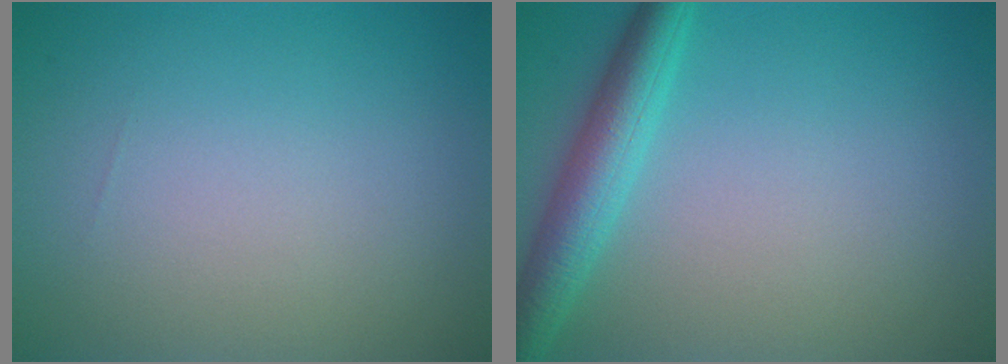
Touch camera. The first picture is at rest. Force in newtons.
{"total": 4.2, "press": 4.2, "slide": 0.2}